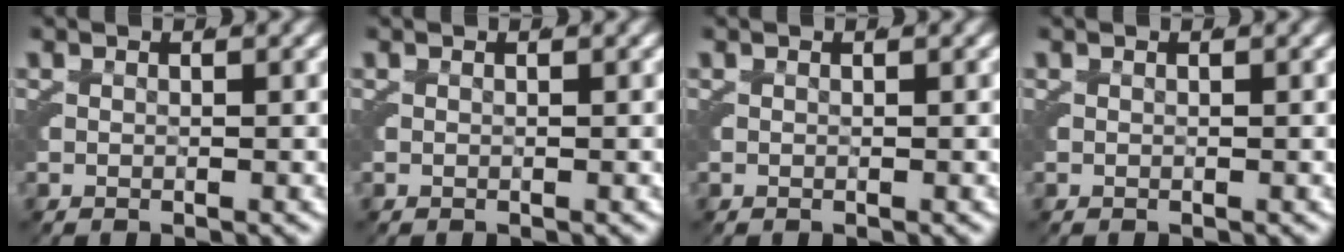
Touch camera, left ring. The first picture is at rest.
{"total": 0.0}
{"total": 0.0}
{"total": 0.0}